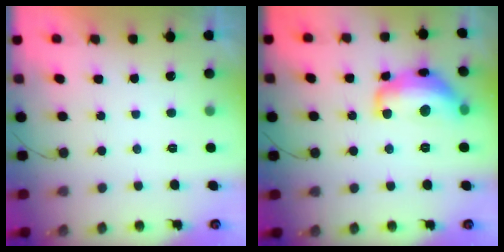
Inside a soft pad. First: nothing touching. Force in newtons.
{"total": 15.4, "press": 15.4, "slide": 1.3}